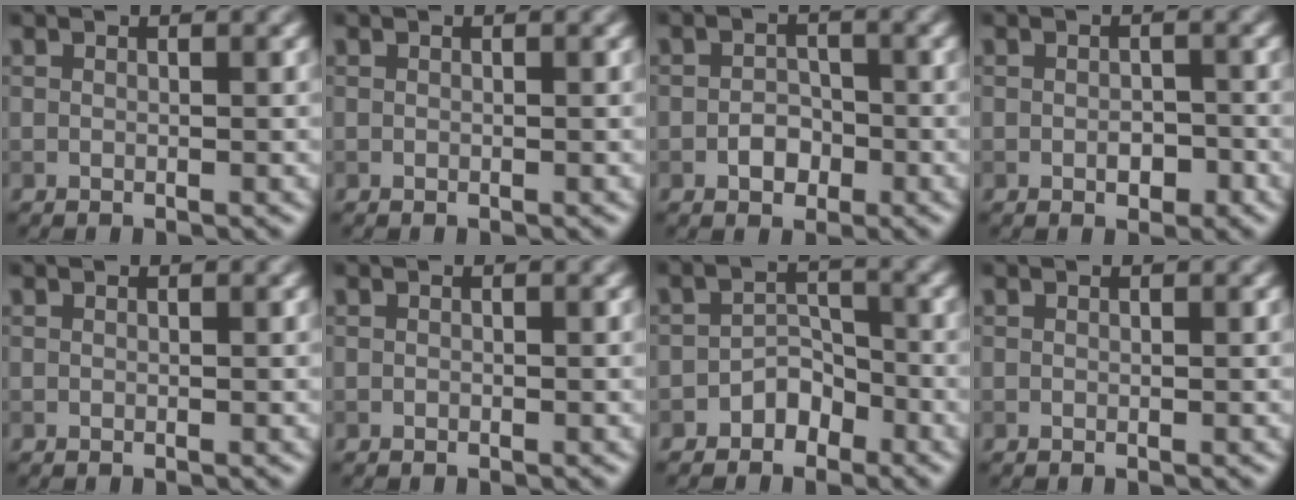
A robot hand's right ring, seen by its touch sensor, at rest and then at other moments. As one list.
[{"total": 0.0}, {"total": 2.0, "force": [-0.9, 1.5, 1.0], "torque": [-0.012, 0.002, -0.017]}, {"total": 1.7, "force": [-0.6, 1.0, 1.3], "torque": [-0.018, -0.002, -0.010]}, {"total": 0.0}, {"total": 0.0}, {"total": 2.4, "force": [-1.6, 1.5, 0.7], "torque": [-0.002, 0.011, -0.029]}, {"total": 0.0}]